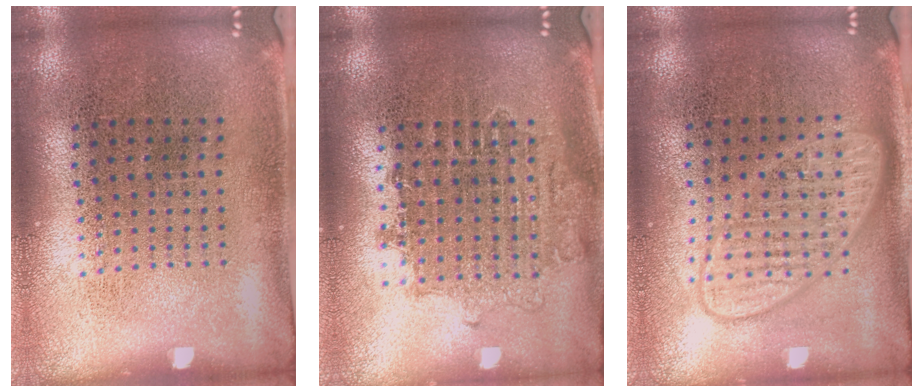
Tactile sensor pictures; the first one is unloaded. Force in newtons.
{"total": 1.6, "press": 1.3, "slide": 0.9}
{"total": 2.8, "press": 2.8, "slide": 0.5}